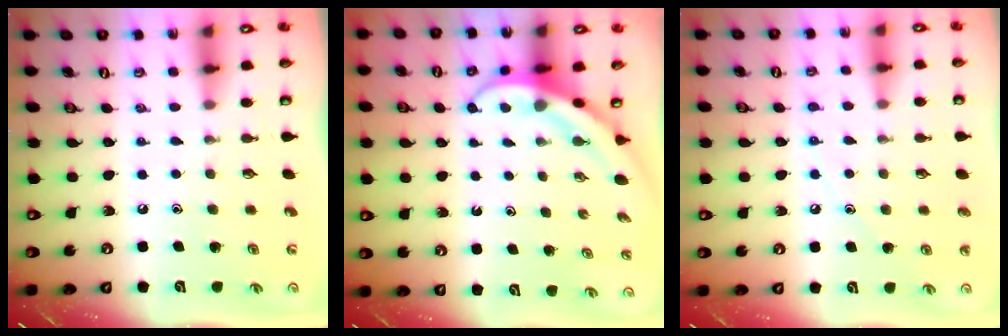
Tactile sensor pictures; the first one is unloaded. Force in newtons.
{"total": 4.0, "press": 4.0, "slide": 0.4}
{"total": 5.9, "press": 5.9, "slide": 0.5}